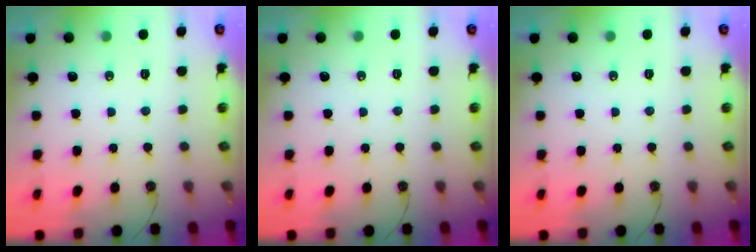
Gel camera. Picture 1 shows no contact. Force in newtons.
{"total": 0.0}
{"total": 0.0}